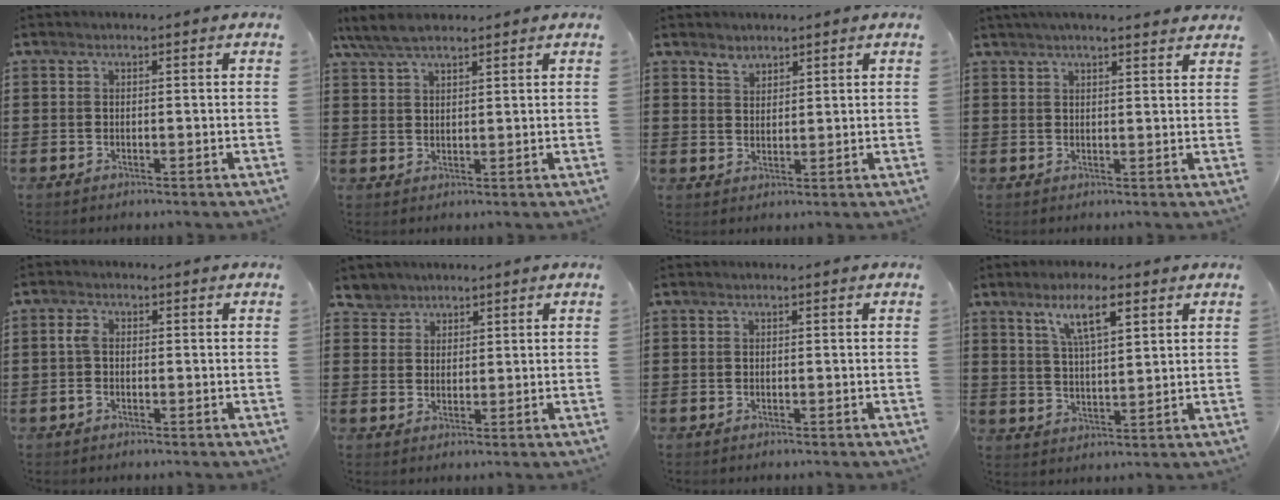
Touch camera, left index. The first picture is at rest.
{"total": 5.0, "force": [3.9, 1.5, 2.7], "torque": [-0.063, 0.000, 0.074]}
{"total": 2.1, "force": [1.8, 1.1, 0.3], "torque": [-0.010, 0.002, 0.035]}
{"total": 2.8, "force": [2.5, 0.1, 1.1], "torque": [-0.029, 0.001, 0.047]}
{"total": 2.2, "force": [-0.4, 1.2, 1.9], "torque": [-0.053, -0.002, -0.012]}
{"total": 3.5, "force": [2.7, 2.2, -0.4], "torque": [-0.010, 0.005, 0.052]}
{"total": 0.0}
{"total": 7.6, "force": [4.3, 2.0, 6.0], "torque": [-0.120, 0.005, 0.072]}